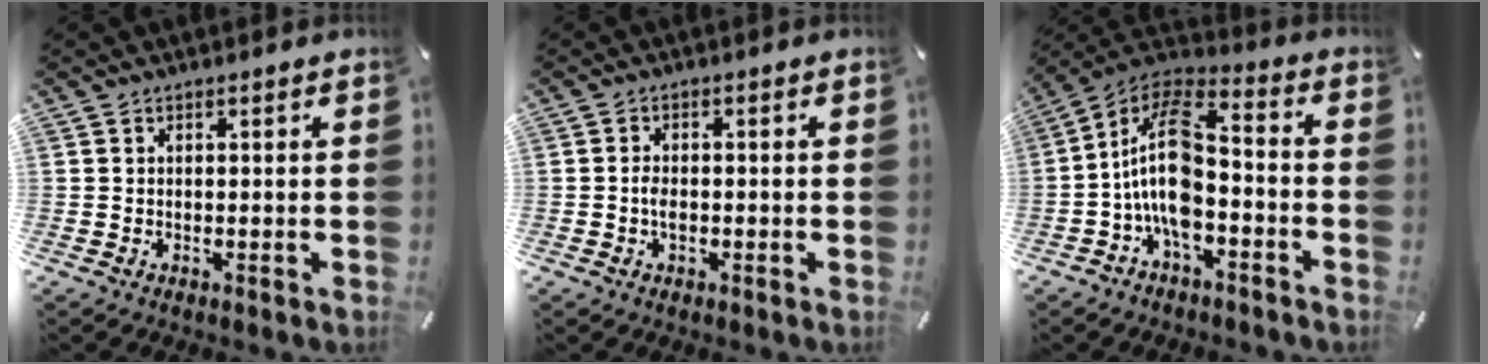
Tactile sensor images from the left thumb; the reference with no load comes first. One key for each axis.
{"total": 2.4, "fx": -0.7, "fy": 1.4, "fz": 1.9, "tx": -0.042, "ty": 0.001, "tz": -0.015}
{"total": 13.1, "fx": -3.6, "fy": 6.8, "fz": 10.6, "tx": -0.228, "ty": 0.008, "tz": -0.070}